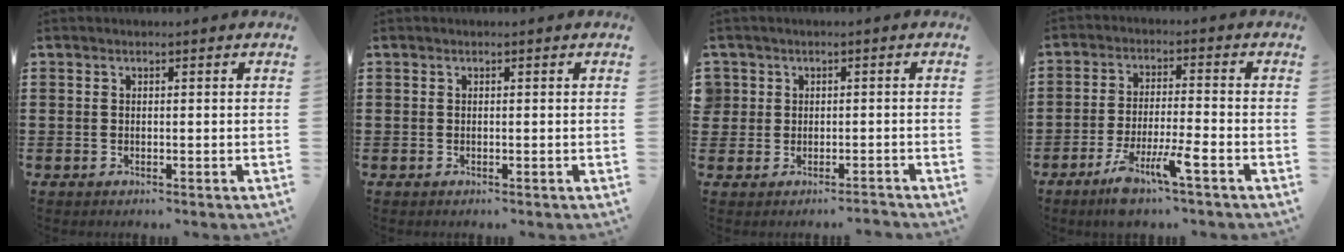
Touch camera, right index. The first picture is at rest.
{"total": 0.0}
{"total": 1.6, "force": [-0.6, 1.4, 0.0], "torque": [-0.007, 0.008, -0.016]}
{"total": 6.6, "force": [-4.7, 0.3, 4.6], "torque": [-0.094, -0.016, -0.088]}